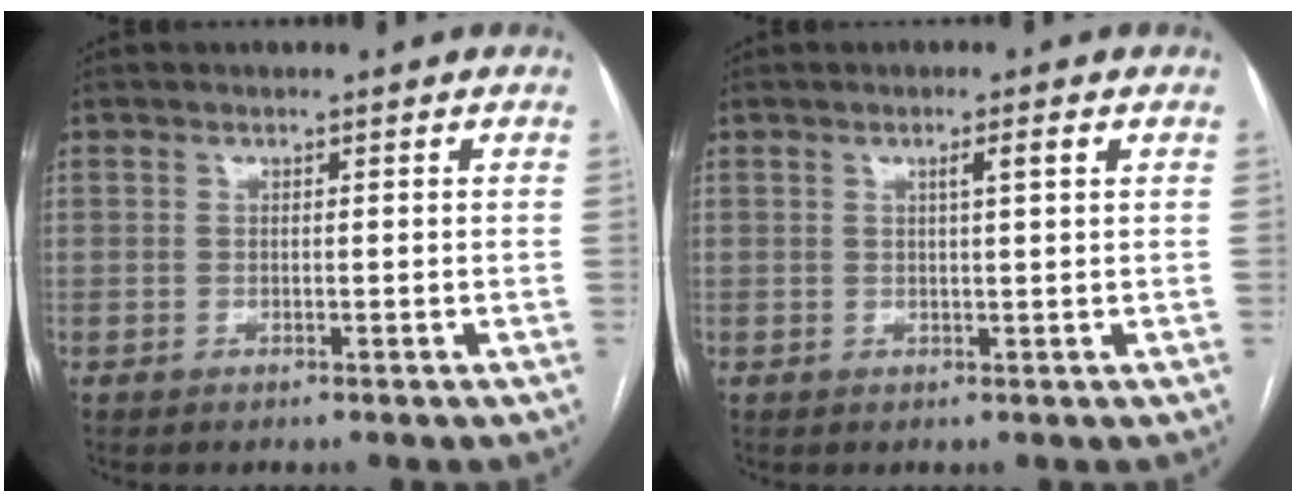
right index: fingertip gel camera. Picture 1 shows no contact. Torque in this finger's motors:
{"motor_torque": [0.18, -0.01, 0.07, 0.03]}